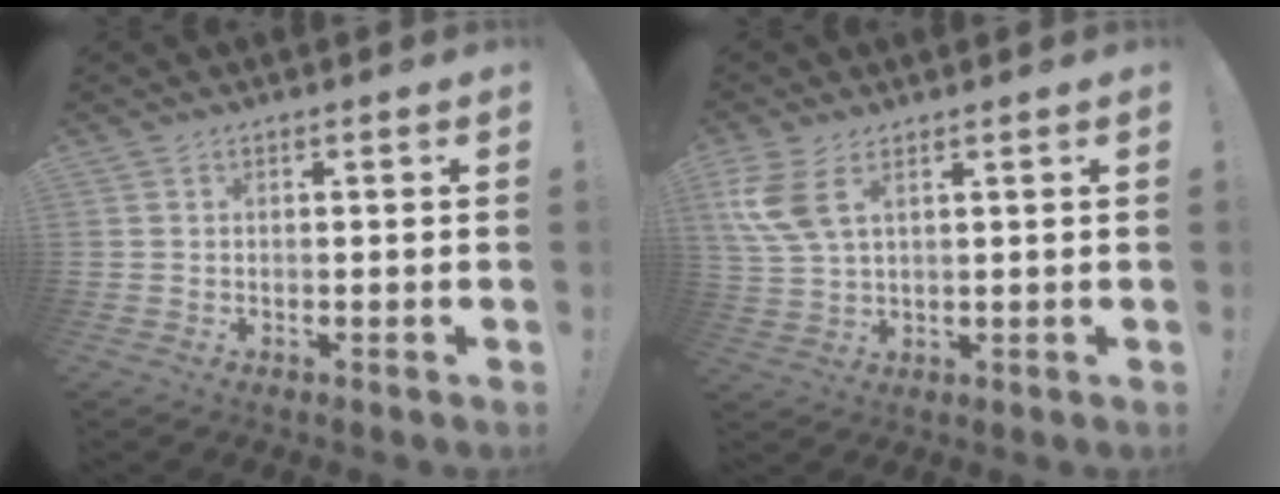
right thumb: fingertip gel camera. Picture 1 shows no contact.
{"total": 8.5, "force": [4.1, 3.7, 6.4], "torque": [-0.133, -0.014, 0.080]}